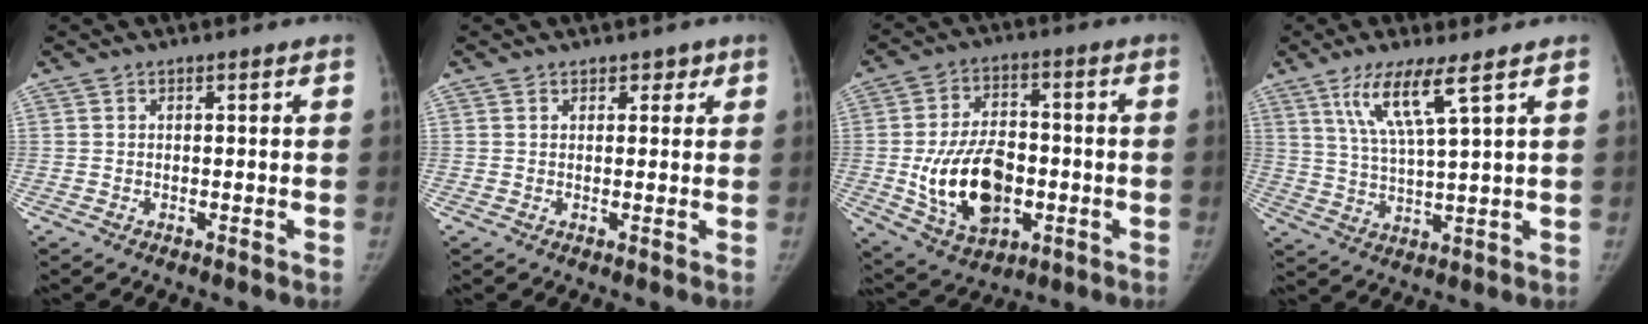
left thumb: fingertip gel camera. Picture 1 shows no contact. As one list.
[{"total": 1.7, "force": [1.0, 1.2, 0.5], "torque": [0.013, -0.003, 0.009]}, {"total": 16.3, "force": [-2.9, 10.3, 12.2], "torque": [-0.189, 0.009, -0.036]}, {"total": 9.0, "force": [5.1, 0.5, 7.5], "torque": [-0.154, -0.027, 0.106]}]